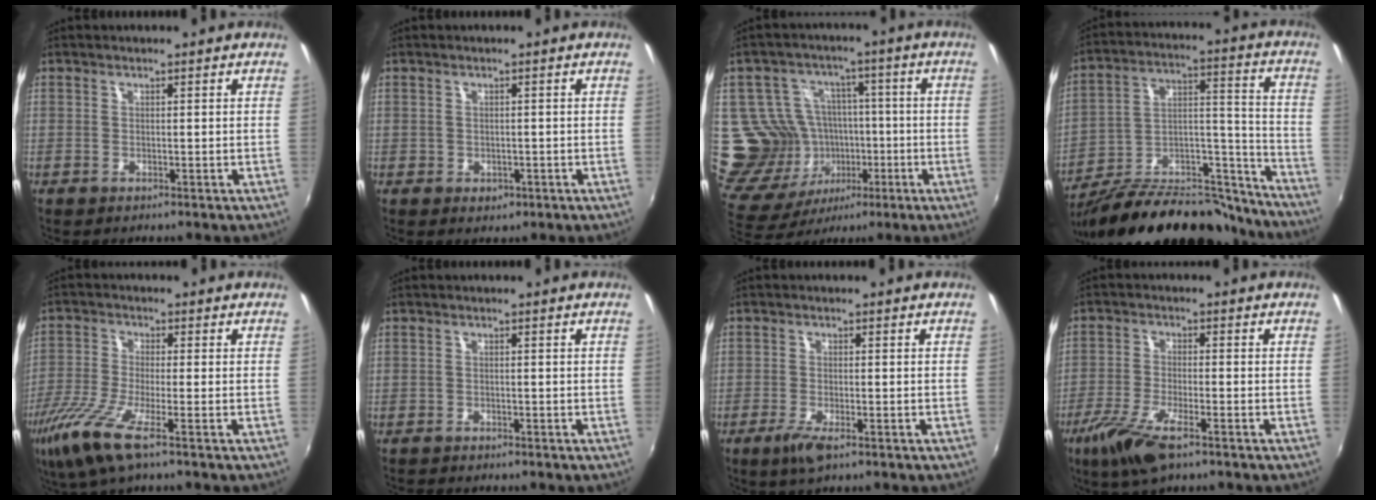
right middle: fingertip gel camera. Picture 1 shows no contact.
{"total": 1.9, "force": [-0.6, 1.7, 0.7], "torque": [-0.012, -0.005, -0.006]}
{"total": 15.6, "force": [-1.7, 14.1, 6.5], "torque": [-0.145, 0.005, -0.008]}
{"total": 26.4, "force": [-21.5, 10.0, 11.6], "torque": [-0.181, 0.049, -0.314]}
{"total": 9.3, "force": [-5.5, 0.8, 7.4], "torque": [-0.176, -0.028, -0.111]}
{"total": 1.6, "force": [-1.5, 0.6, 0.2], "torque": [-0.013, -0.006, -0.027]}
{"total": 3.7, "force": [-2.3, 0.6, 2.8], "torque": [-0.066, -0.011, -0.045]}
{"total": 8.9, "force": [-5.6, 1.9, 6.6], "torque": [-0.153, -0.023, -0.110]}